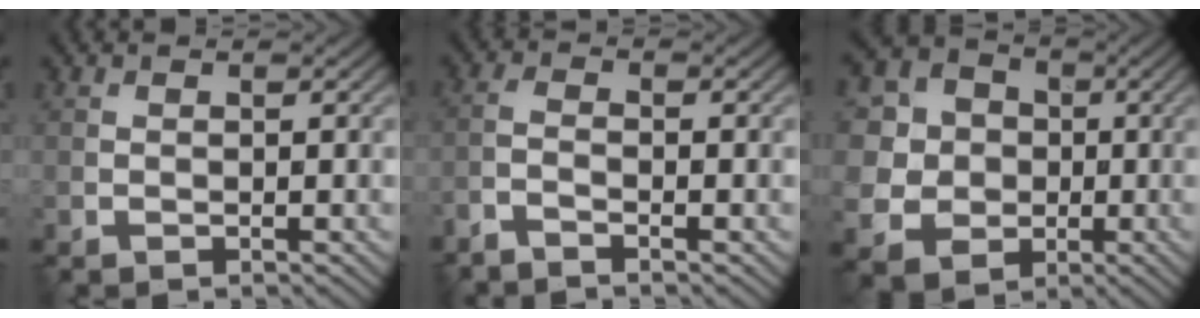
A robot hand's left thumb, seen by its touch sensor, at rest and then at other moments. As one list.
[{"total": 2.4, "force": [-1.9, 0.2, 1.4], "torque": [-0.033, -0.004, -0.051]}, {"total": 11.2, "force": [0.9, 10.4, 3.9], "torque": [-0.159, 0.008, 0.000]}]